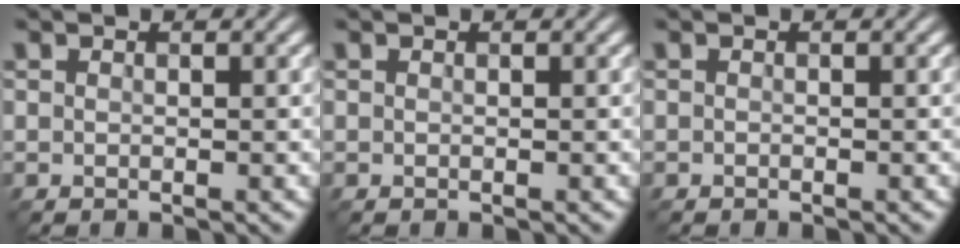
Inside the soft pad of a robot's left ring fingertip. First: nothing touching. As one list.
[{"total": 0.0}, {"total": 0.0}]